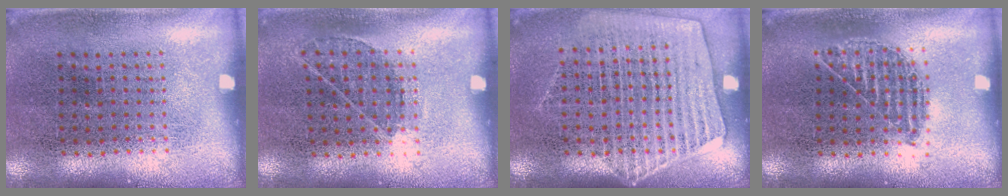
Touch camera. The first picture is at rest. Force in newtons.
{"total": 0.8, "press": 0.7, "slide": 0.5}
{"total": 1.7, "press": 1.6, "slide": 0.7}
{"total": 1.0, "press": 0.9, "slide": 0.3}